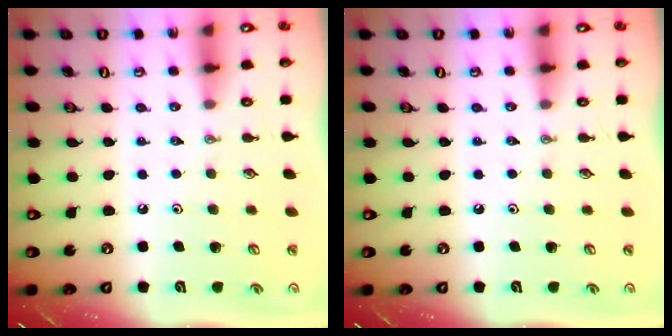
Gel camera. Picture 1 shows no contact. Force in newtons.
{"total": 0.0}